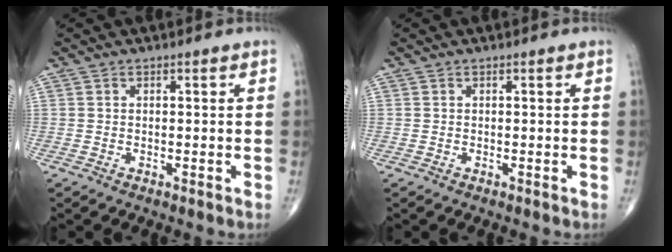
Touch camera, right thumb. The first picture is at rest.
{"total": 0.0}